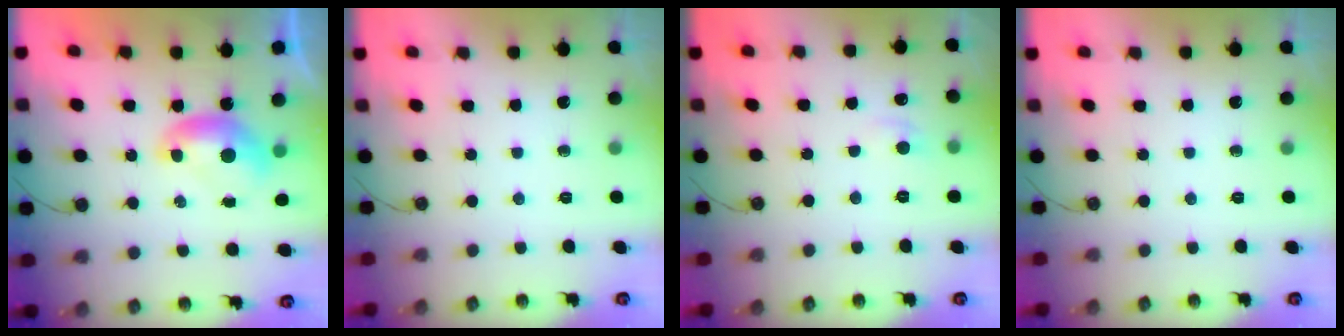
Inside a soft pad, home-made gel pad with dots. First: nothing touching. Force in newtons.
{"total": 0.0}
{"total": 0.7, "press": 0.1, "slide": 0.7}
{"total": 0.0}